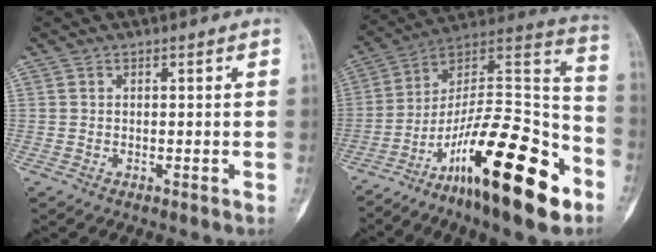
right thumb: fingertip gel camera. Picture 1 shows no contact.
{"total": 27.9, "force": [-14.8, 7.9, 22.4], "torque": [-0.340, 0.095, -0.235]}